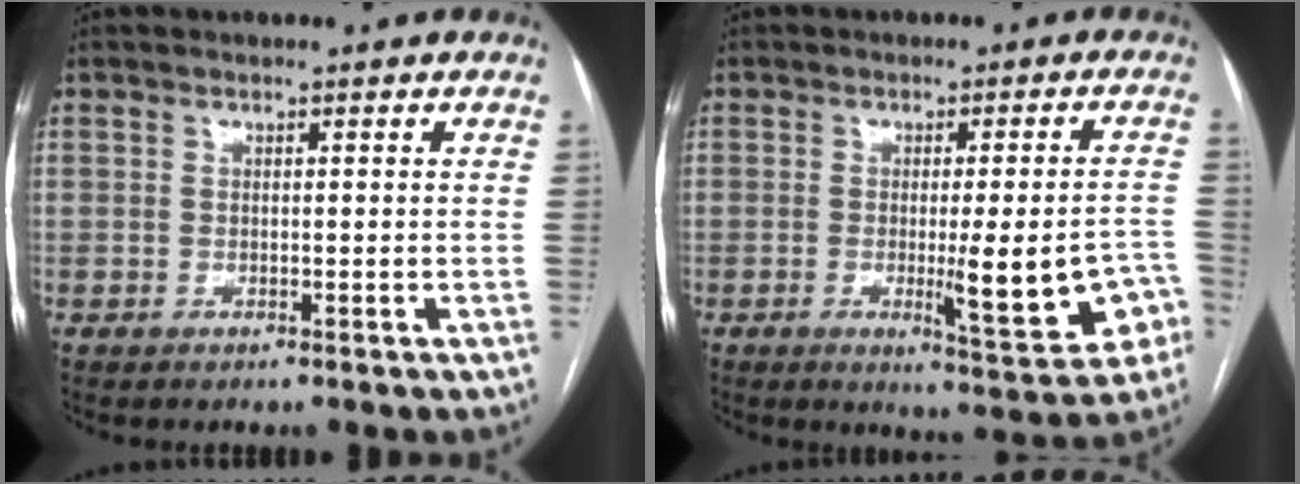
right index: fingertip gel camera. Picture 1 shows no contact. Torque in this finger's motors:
{"motor_torque": [1.00, 0.73, 0.24, 0.09]}